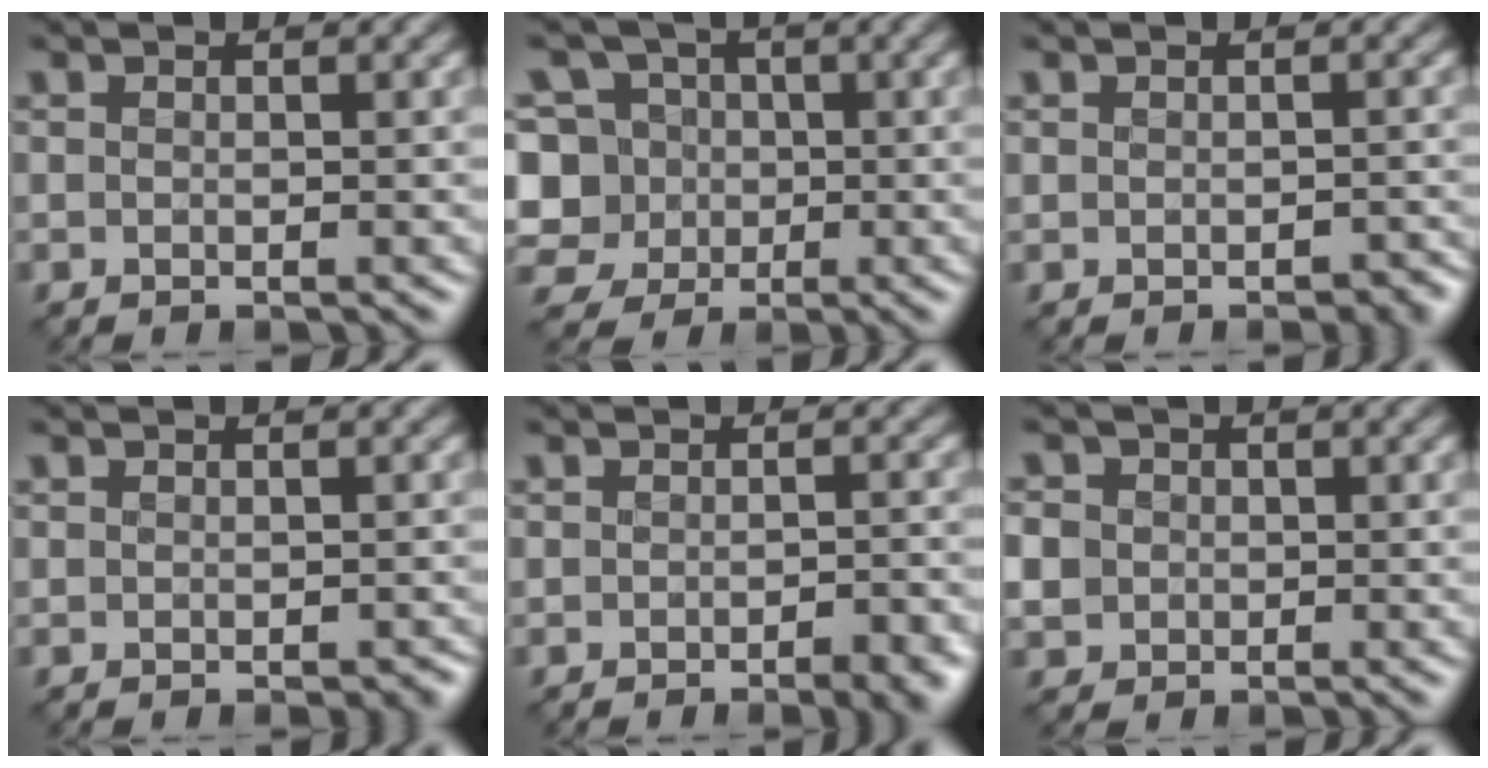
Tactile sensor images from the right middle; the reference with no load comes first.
{"total": 9.2, "force": [1.0, 8.5, 3.4], "torque": [-0.089, 0.039, -0.011]}
{"total": 1.2, "force": [-0.4, 0.9, 0.7], "torque": [-0.010, -0.008, -0.006]}
{"total": 0.9, "force": [-0.1, 0.7, 0.5], "torque": [-0.008, -0.007, -0.002]}
{"total": 3.8, "force": [-2.2, 1.6, 2.6], "torque": [-0.028, 0.007, -0.014]}
{"total": 4.1, "force": [0.2, 3.9, 1.4], "torque": [-0.037, 0.022, -0.013]}